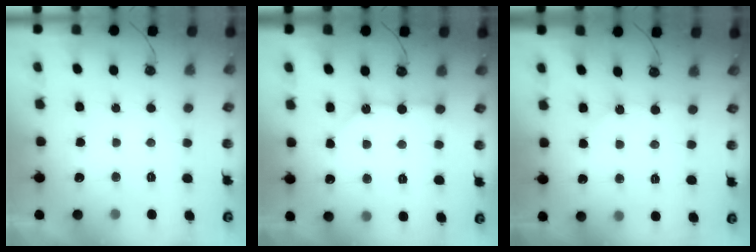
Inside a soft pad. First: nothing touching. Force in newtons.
{"total": 6.7, "press": 6.7, "slide": 0.6}
{"total": 2.5, "press": 2.5, "slide": 0.5}